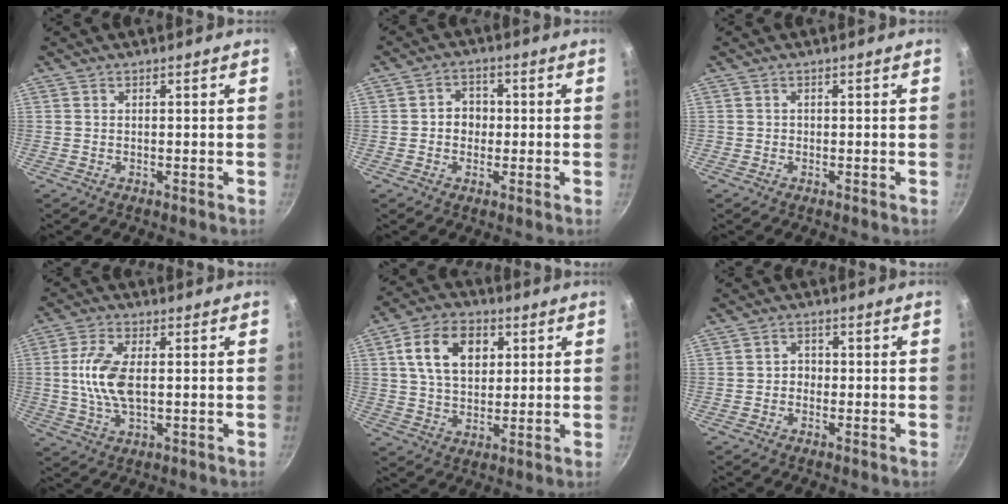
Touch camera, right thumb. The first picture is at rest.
{"total": 4.7, "force": [-0.2, 4.0, 2.3], "torque": [-0.006, 0.008, -0.008]}
{"total": 0.6, "force": [-0.1, 0.6, 0.0], "torque": [0.003, 0.002, -0.004]}
{"total": 9.4, "force": [0.5, 4.7, 8.2], "torque": [-0.165, 0.004, 0.006]}
{"total": 12.7, "force": [3.7, 8.6, 8.5], "torque": [-0.125, 0.004, 0.058]}
{"total": 2.5, "force": [-0.5, 2.2, 1.0], "torque": [0.001, 0.009, -0.011]}